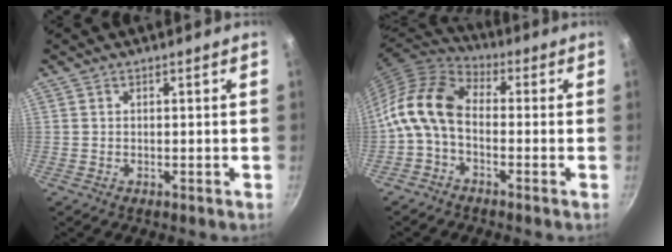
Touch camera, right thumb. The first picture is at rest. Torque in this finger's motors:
{"motor_torque": [0.10, 0.72, 0.72, -0.71, 0.36]}